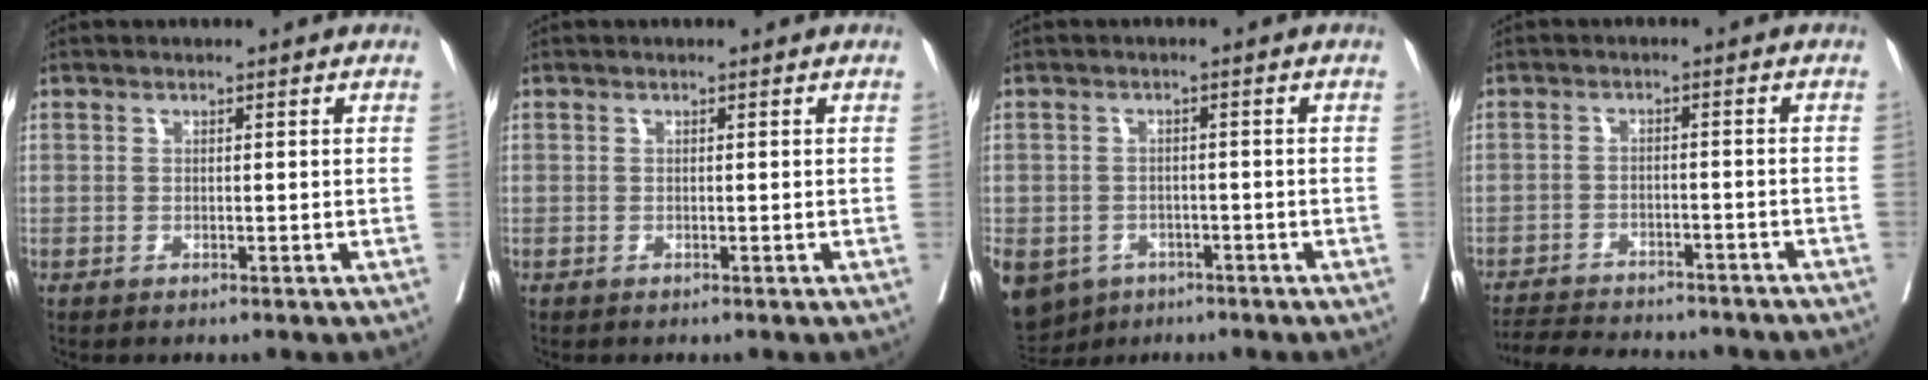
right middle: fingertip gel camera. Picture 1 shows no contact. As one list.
[{"total": 0.0}, {"total": 12.1, "force": [-6.6, 9.4, 4.0], "torque": [-0.120, -0.009, -0.085]}, {"total": 15.3, "force": [-13.8, 3.6, 5.5], "torque": [-0.120, -0.006, -0.178]}]